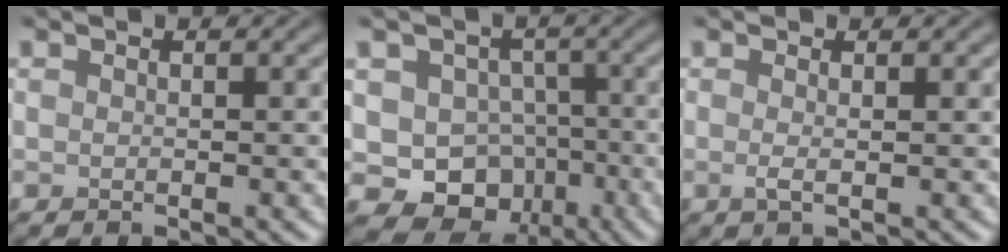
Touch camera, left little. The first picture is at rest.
{"total": 8.1, "force": [-2.7, 7.0, 3.0], "torque": [-0.018, -0.003, -0.058]}
{"total": 1.3, "force": [-0.1, 0.3, 1.2], "torque": [-0.023, -0.002, -0.003]}